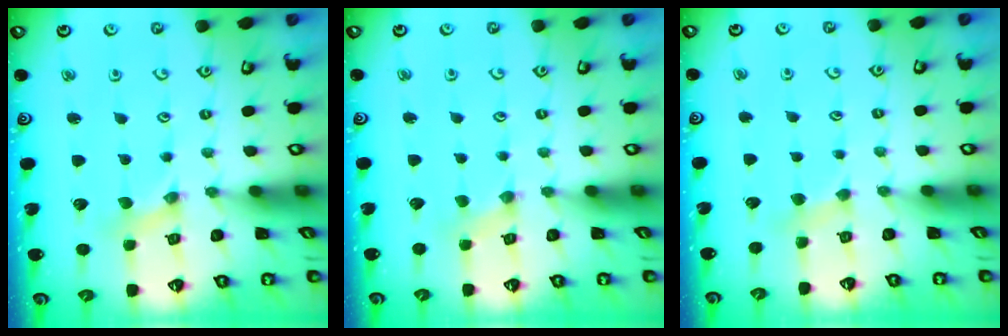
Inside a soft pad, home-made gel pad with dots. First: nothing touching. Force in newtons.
{"total": 0.0}
{"total": 3.1, "press": 3.1, "slide": 0.4}